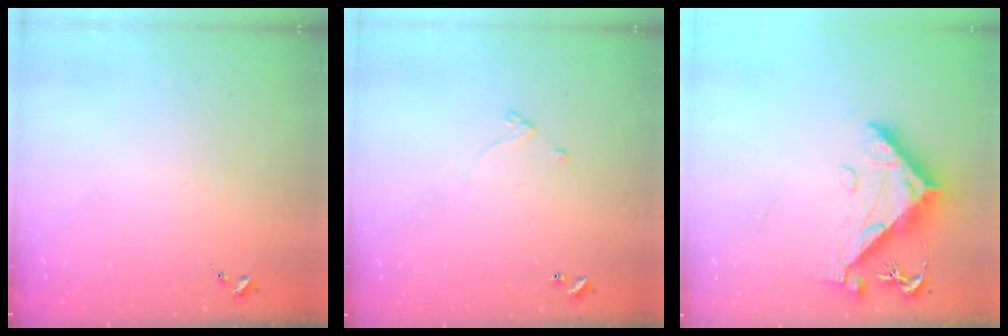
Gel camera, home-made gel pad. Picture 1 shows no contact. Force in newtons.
{"total": 3.2, "press": 3.2, "slide": 0.4}
{"total": 12.3, "press": 12.2, "slide": 1.5}